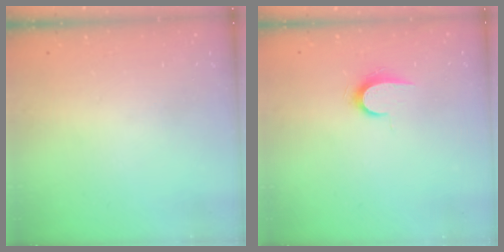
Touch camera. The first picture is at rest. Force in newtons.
{"total": 6.6, "press": 6.6, "slide": 0.7}